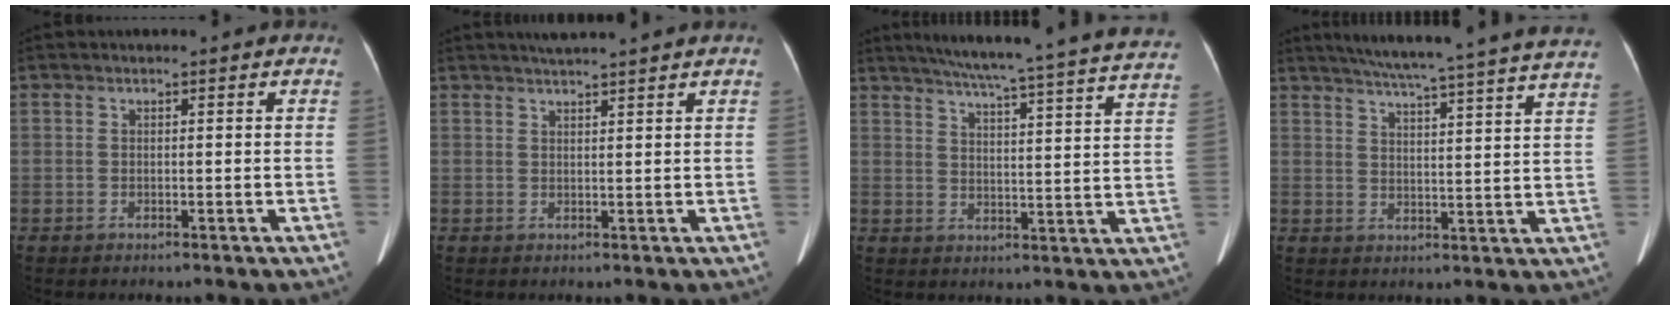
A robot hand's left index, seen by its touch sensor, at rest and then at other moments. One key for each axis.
{"total": 4.7, "fx": 4.2, "fy": -0.8, "fz": 2.1, "tx": -0.030, "ty": 0.022, "tz": 0.061}
{"total": 27.4, "fx": 24.7, "fy": -0.5, "fz": 11.8, "tx": -0.182, "ty": -0.050, "tz": 0.299}
{"total": 24.5, "fx": 21.9, "fy": -1.1, "fz": 11.0, "tx": -0.172, "ty": -0.028, "tz": 0.274}